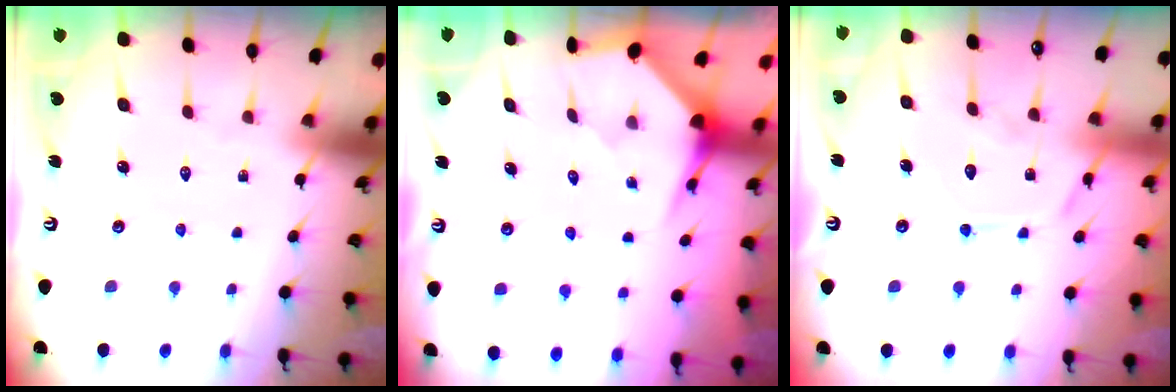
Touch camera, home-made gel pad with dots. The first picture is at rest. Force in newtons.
{"total": 4.0, "press": 3.9, "slide": 0.3}
{"total": 12.4, "press": 12.4, "slide": 1.1}